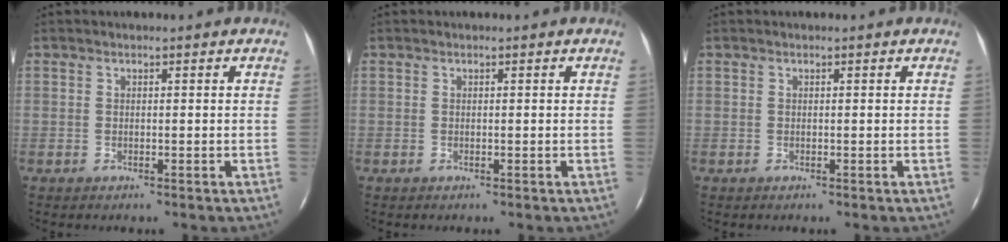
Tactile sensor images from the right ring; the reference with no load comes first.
{"total": 0.0}
{"total": 0.0}